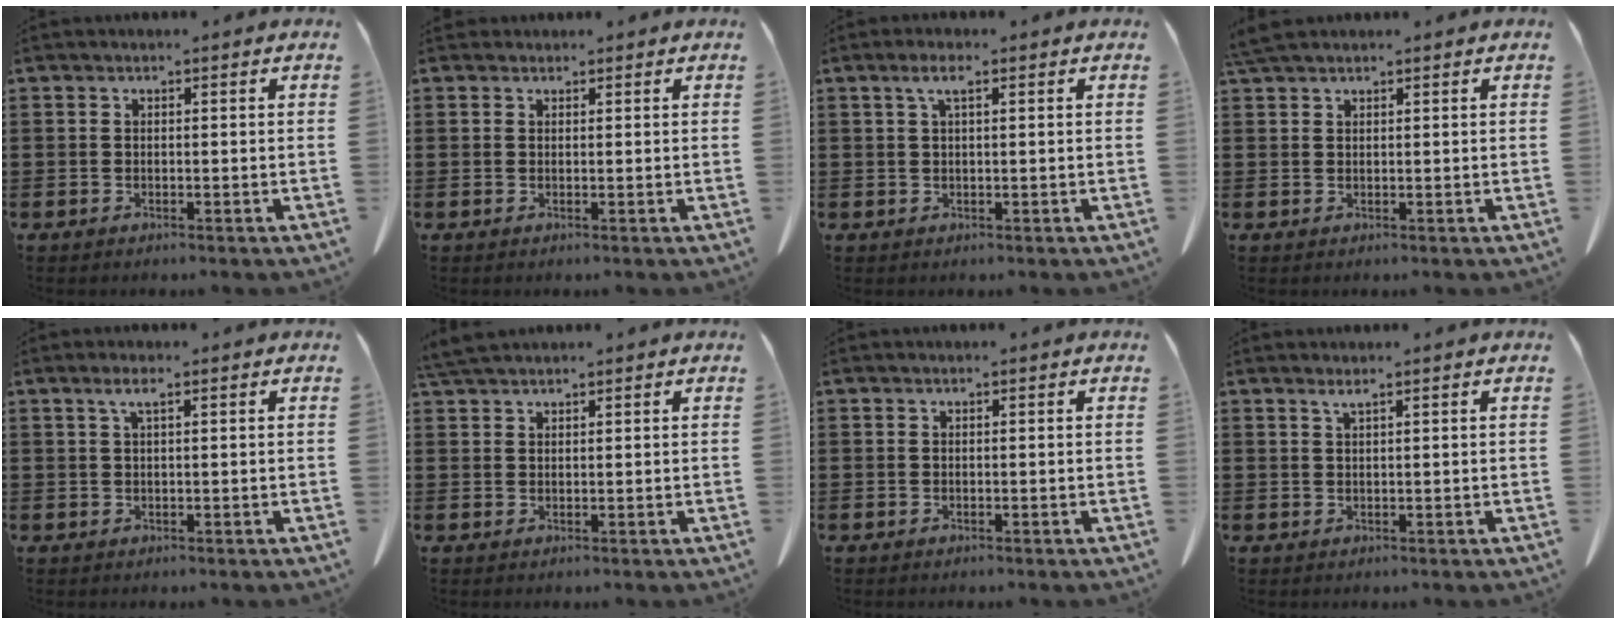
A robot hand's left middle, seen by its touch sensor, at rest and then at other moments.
{"total": 0.8, "force": [0.8, 0.3, 0.0], "torque": [-0.003, -0.001, 0.016]}
{"total": 2.6, "force": [1.0, 0.6, 2.3], "torque": [-0.049, 0.005, 0.017]}
{"total": 2.5, "force": [2.1, 0.4, 1.3], "torque": [-0.032, 0.001, 0.041]}
{"total": 1.9, "force": [0.8, 0.3, 1.7], "torque": [-0.035, 0.002, 0.013]}
{"total": 2.9, "force": [2.6, 0.4, 1.2], "torque": [-0.031, -0.001, 0.052]}
{"total": 0.0}
{"total": 1.2, "force": [0.8, -0.1, 0.9], "torque": [-0.020, -0.003, 0.016]}